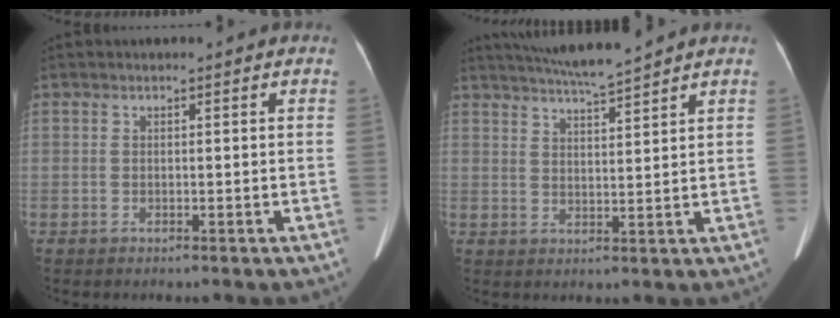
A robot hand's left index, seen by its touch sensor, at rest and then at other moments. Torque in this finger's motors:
{"motor_torque": [0.17, -0.33, 0.00, 0.06]}